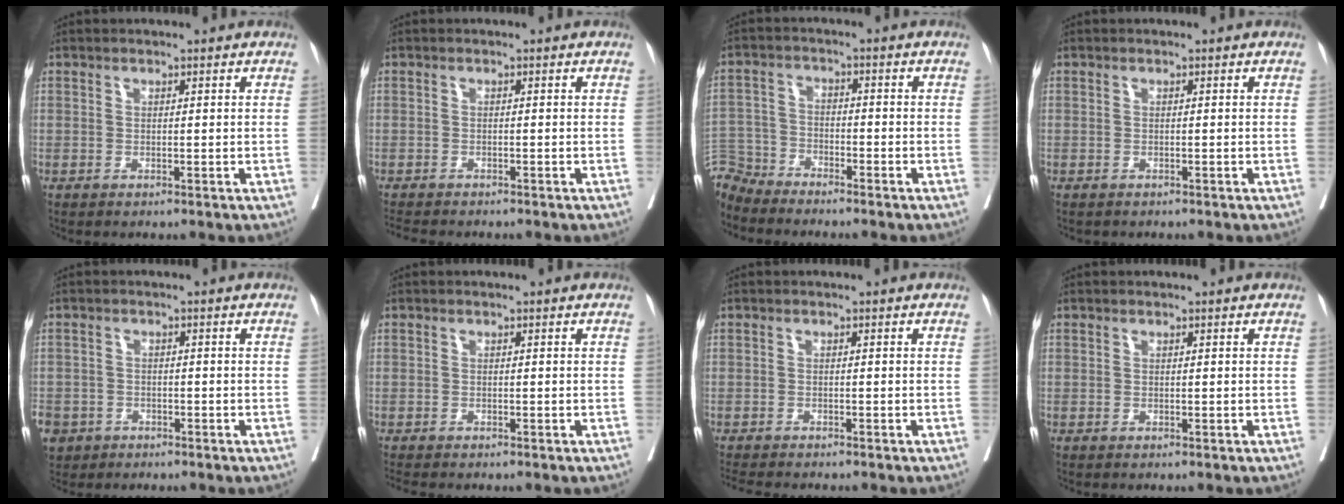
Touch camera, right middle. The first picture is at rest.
{"total": 4.5, "force": [-4.0, 0.9, 1.7], "torque": [-0.023, -0.009, -0.063]}
{"total": 5.9, "force": [-5.7, 1.0, -1.1], "torque": [0.022, 0.003, -0.115]}
{"total": 0.7, "force": [-0.7, 0.3, 0.1], "torque": [-0.008, 0.001, -0.012]}
{"total": 8.9, "force": [-4.6, 7.2, 2.6], "torque": [-0.082, -0.002, -0.076]}
{"total": 2.7, "force": [-2.4, 0.4, 1.1], "torque": [-0.017, -0.006, -0.036]}
{"total": 5.7, "force": [-5.1, 0.7, 2.4], "torque": [-0.030, -0.010, -0.080]}
{"total": 0.0}